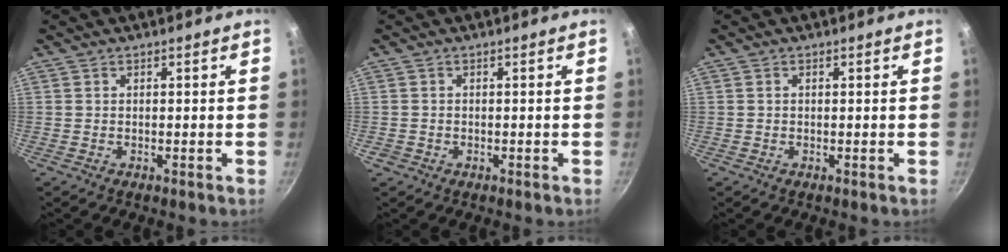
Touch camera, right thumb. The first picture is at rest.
{"total": 1.0, "force": [-0.4, 0.9, 0.1], "torque": [0.001, 0.004, -0.009]}
{"total": 0.0}